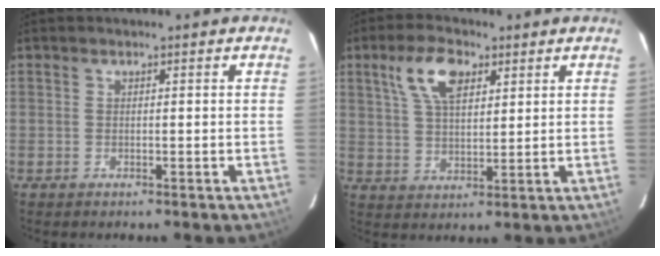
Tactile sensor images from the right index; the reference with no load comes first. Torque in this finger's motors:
{"motor_torque": [0.45, 0.47, 0.45, 0.11]}